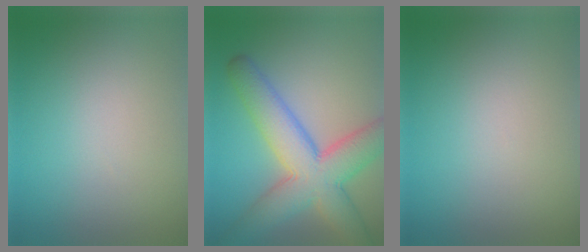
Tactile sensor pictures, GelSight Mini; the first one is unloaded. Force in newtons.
{"total": 9.0, "press": 9.0, "slide": 0.4}
{"total": 0.0}